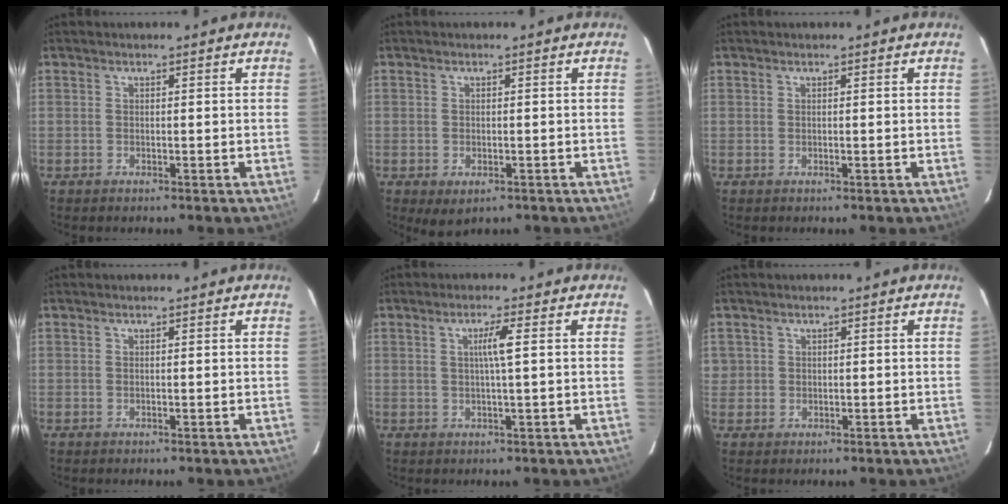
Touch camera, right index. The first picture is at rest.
{"total": 2.9, "force": [-1.5, 1.7, 1.9], "torque": [-0.031, -0.006, -0.008]}
{"total": 0.0}
{"total": 0.0}
{"total": 3.1, "force": [0.6, -0.5, 3.0], "torque": [-0.057, -0.001, 0.008]}
{"total": 1.4, "force": [0.3, 1.3, 0.1], "torque": [0.008, 0.004, 0.002]}